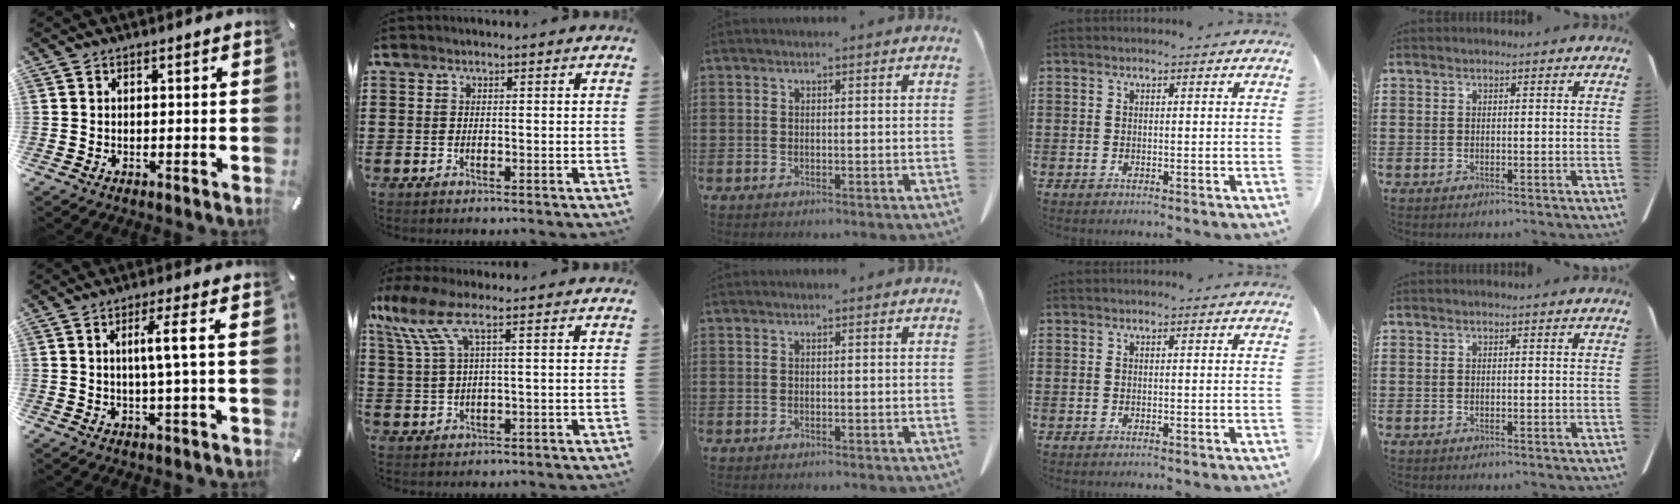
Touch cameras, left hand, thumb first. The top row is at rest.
{"thumb": {"total": 6.7, "force": [1.0, 0.0, 6.7], "torque": [-0.118, -0.003, 0.007]}, "index": {"total": 7.1, "force": [2.8, 1.5, 6.4], "torque": [-0.151, -0.002, 0.044]}}